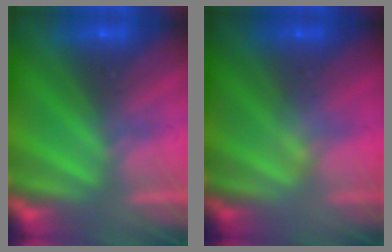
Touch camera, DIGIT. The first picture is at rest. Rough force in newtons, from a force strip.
{"total": 2.4}